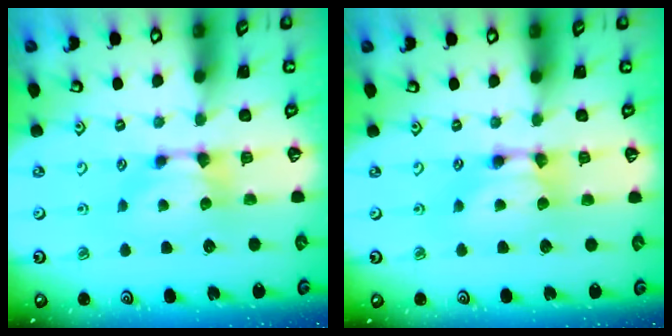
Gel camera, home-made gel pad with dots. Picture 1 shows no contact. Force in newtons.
{"total": 1.9, "press": 1.9, "slide": 0.1}